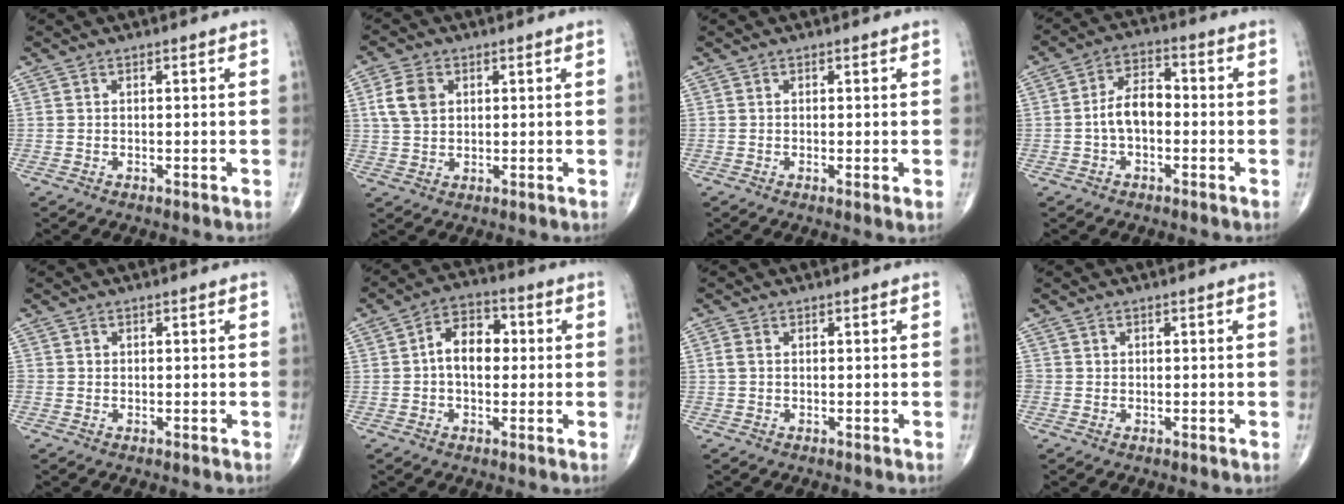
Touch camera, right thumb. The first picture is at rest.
{"total": 6.0, "force": [1.6, 4.3, 3.9], "torque": [-0.071, 0.001, 0.031]}
{"total": 1.4, "force": [-0.2, 0.2, 1.4], "torque": [-0.032, -0.007, -0.006]}
{"total": 7.1, "force": [-1.2, 4.2, 5.5], "torque": [-0.090, 0.030, -0.030]}
{"total": 1.2, "force": [0.0, 1.1, 0.1], "torque": [0.007, 0.004, 0.000]}
{"total": 8.2, "force": [0.3, 5.5, 6.1], "torque": [-0.078, 0.024, -0.005]}
{"total": 1.7, "force": [0.1, 1.2, 1.2], "torque": [-0.028, 0.003, 0.000]}
{"total": 1.0, "force": [0.0, 1.0, 0.1], "torque": [0.007, 0.004, -0.001]}